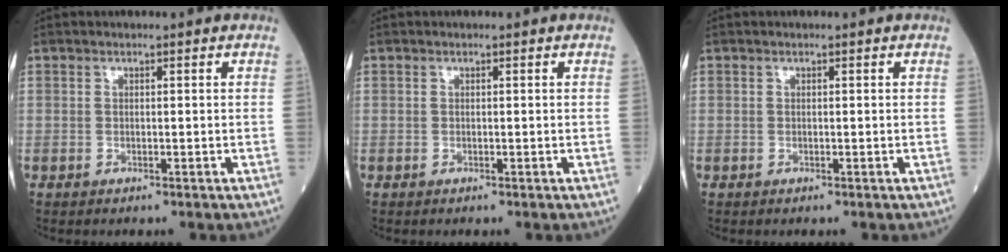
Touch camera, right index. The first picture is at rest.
{"total": 0.0}
{"total": 0.0}